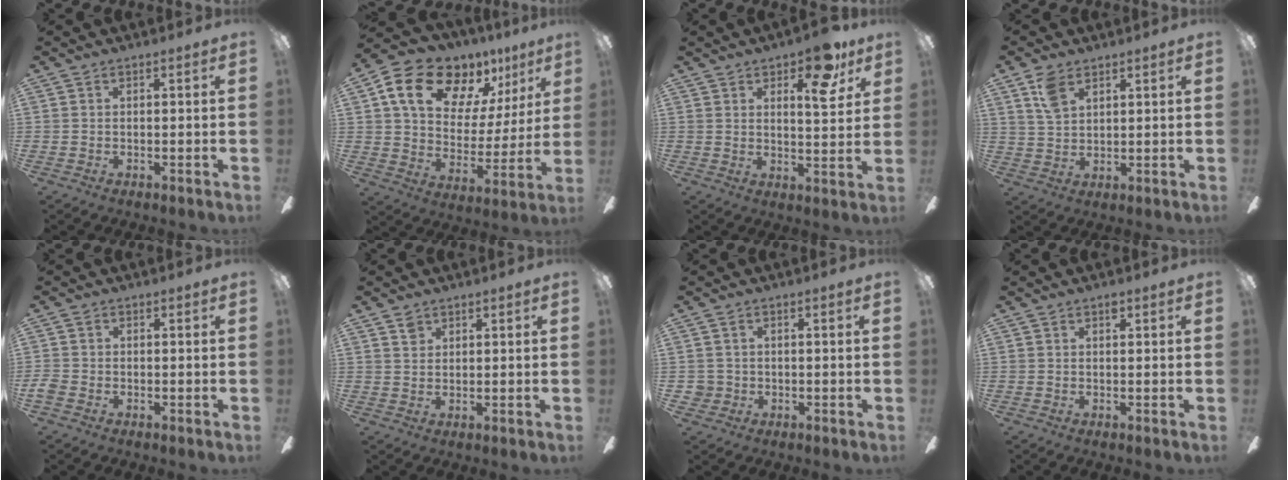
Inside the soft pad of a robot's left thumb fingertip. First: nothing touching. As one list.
[{"total": 18.2, "force": [11.6, 10.7, 9.0], "torque": [-0.153, -0.060, 0.207]}, {"total": 10.6, "force": [6.4, 4.4, 7.2], "torque": [-0.090, -0.022, 0.104]}, {"total": 6.5, "force": [4.0, 3.7, 3.5], "torque": [-0.072, 0.000, 0.076]}, {"total": 2.2, "force": [-1.0, 1.5, 1.1], "torque": [-0.023, 0.004, -0.020]}, {"total": 2.4, "force": [1.7, 1.5, 0.5], "torque": [0.003, -0.008, 0.031]}, {"total": 2.7, "force": [-0.2, 2.6, 0.4], "torque": [-0.011, 0.006, -0.006]}, {"total": 1.1, "force": [0.7, 0.5, 0.6], "torque": [-0.006, 0.000, 0.010]}]